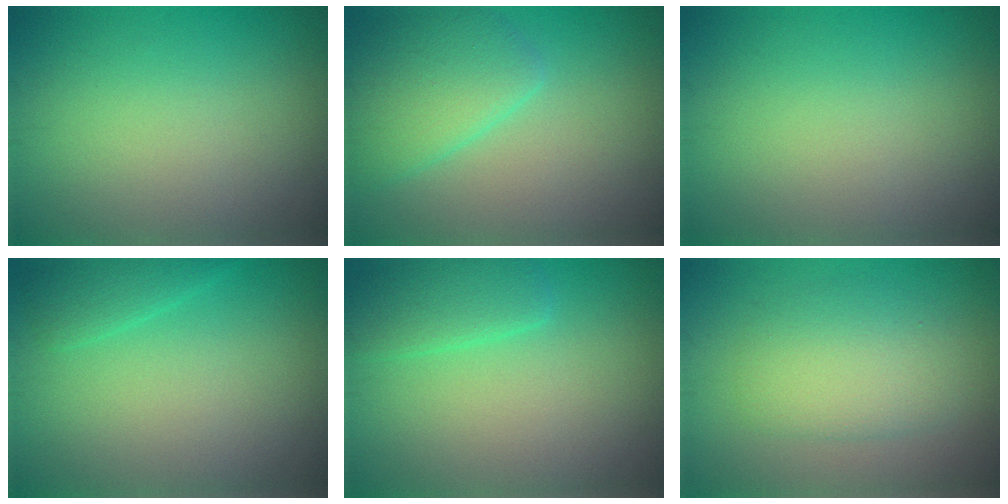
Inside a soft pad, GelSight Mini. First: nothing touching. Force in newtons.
{"total": 4.2, "press": 4.2, "slide": 0.3}
{"total": 0.0}
{"total": 1.7, "press": 1.7, "slide": 0.2}
{"total": 2.5, "press": 2.5, "slide": 0.3}
{"total": 3.8, "press": 3.8, "slide": 0.1}